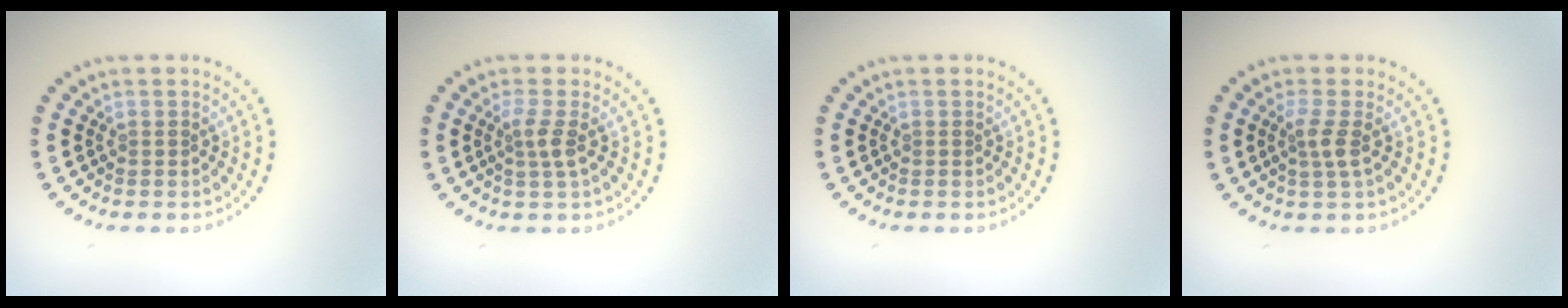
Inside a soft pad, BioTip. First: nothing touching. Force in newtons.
{"total": 1.8, "press": 1.3, "slide": 1.2}
{"total": 0.0}
{"total": 1.8, "press": 1.4, "slide": 1.2}